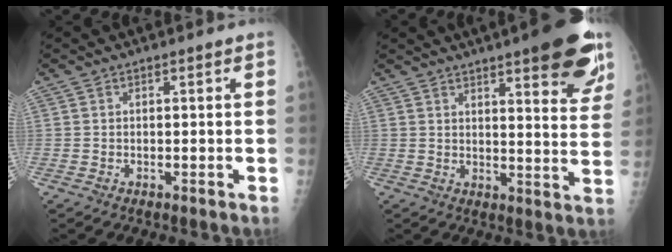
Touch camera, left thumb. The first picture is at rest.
{"total": 16.5, "force": [10.2, 4.0, 12.4], "torque": [-0.129, -0.046, 0.124]}